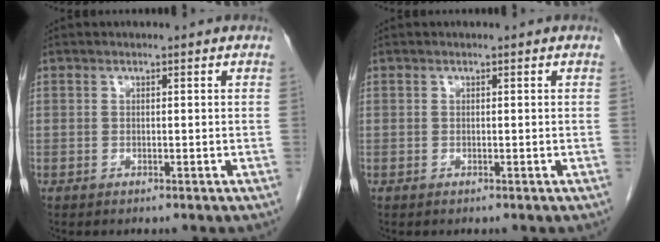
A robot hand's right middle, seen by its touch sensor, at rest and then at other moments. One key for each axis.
{"total": 0.0}